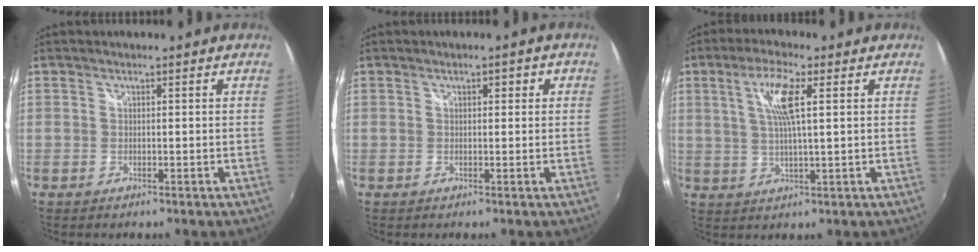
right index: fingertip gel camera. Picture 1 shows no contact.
{"total": 1.7, "force": [0.4, 1.0, 1.3], "torque": [-0.016, 0.006, 0.005]}
{"total": 7.3, "force": [2.3, 1.0, 6.9], "torque": [-0.134, 0.003, 0.044]}